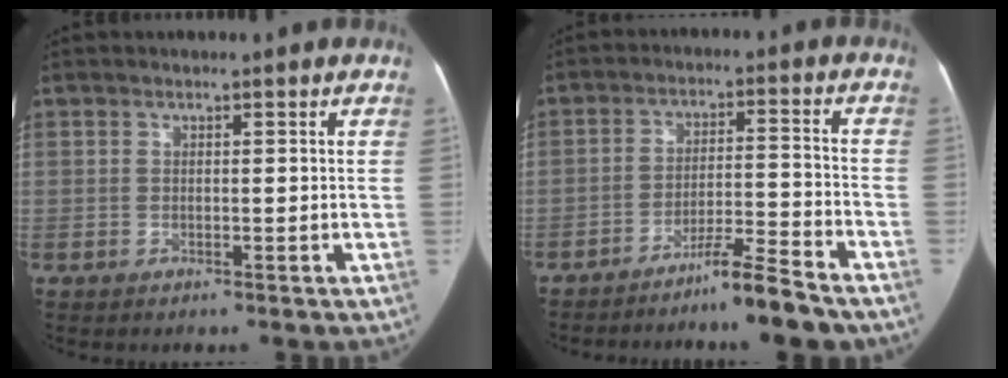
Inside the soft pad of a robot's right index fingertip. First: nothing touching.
{"total": 8.0, "force": [-6.5, -0.4, 4.6], "torque": [-0.068, -0.006, -0.113]}